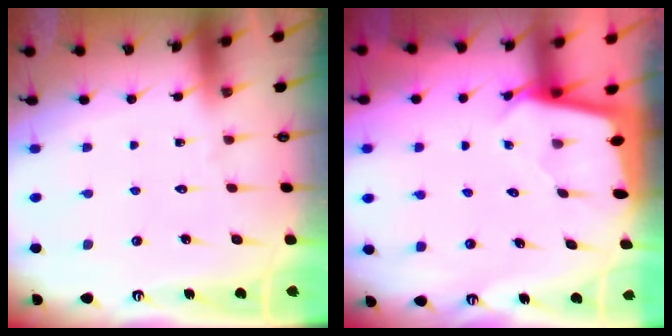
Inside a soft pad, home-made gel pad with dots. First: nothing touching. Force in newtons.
{"total": 2.5, "press": 2.5, "slide": 0.1}